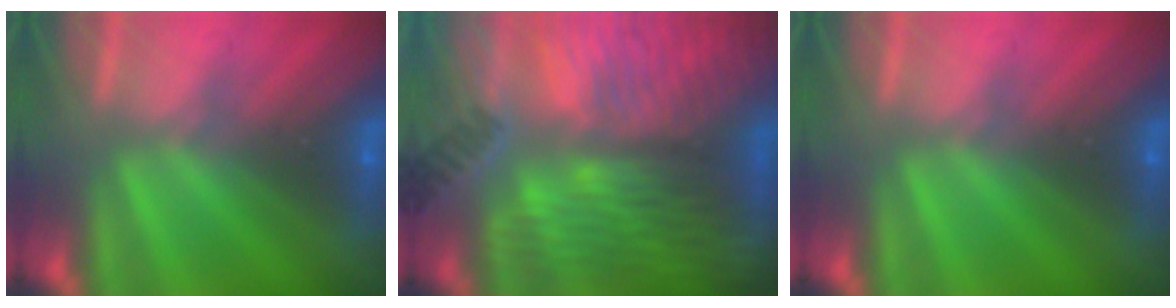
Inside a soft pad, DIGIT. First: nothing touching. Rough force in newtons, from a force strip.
{"total": 8.7}
{"total": 0.0}